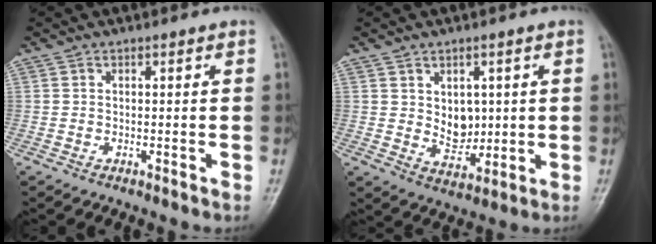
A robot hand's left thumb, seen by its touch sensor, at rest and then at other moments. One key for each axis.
{"total": 6.3, "fx": 1.1, "fy": 4.6, "fz": 4.2, "tx": -0.038, "ty": -0.016, "tz": 0.032}